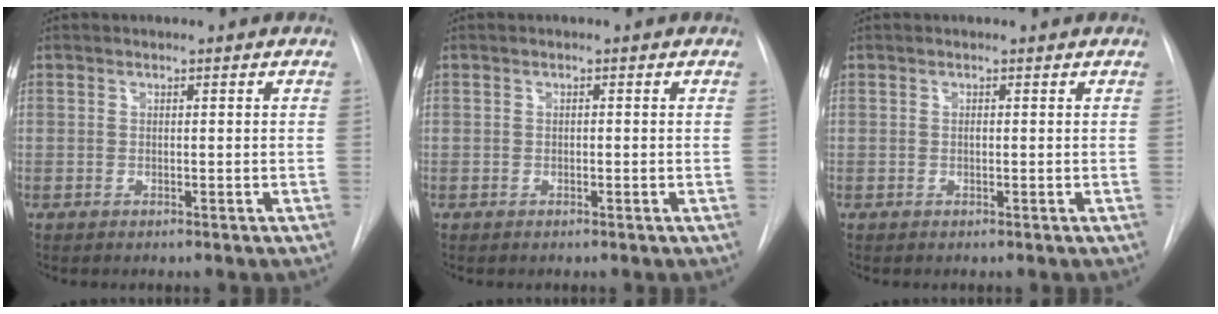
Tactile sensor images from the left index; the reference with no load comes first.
{"total": 0.0}
{"total": 0.0}